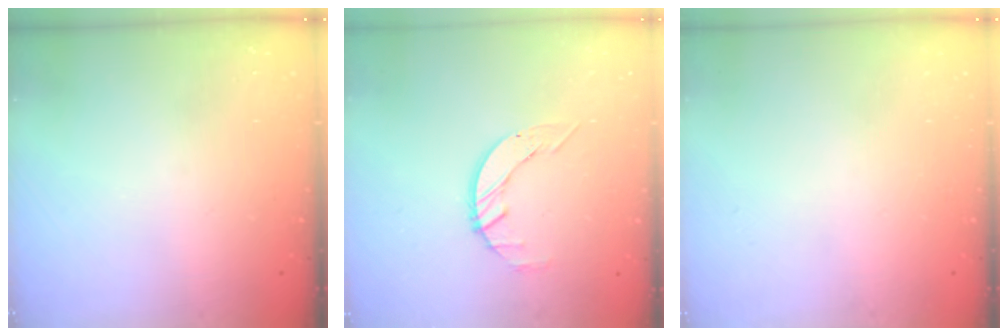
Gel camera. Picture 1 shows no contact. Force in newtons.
{"total": 3.3, "press": 3.3, "slide": 0.4}
{"total": 0.0}